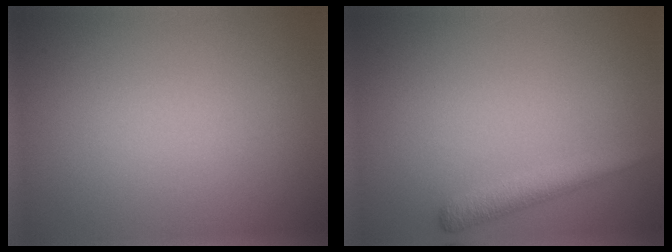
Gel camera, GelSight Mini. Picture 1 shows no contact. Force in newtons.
{"total": 2.4, "press": 2.4, "slide": 0.1}